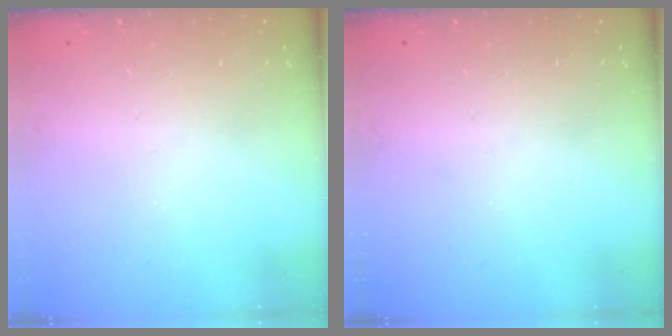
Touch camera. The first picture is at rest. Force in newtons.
{"total": 0.0}